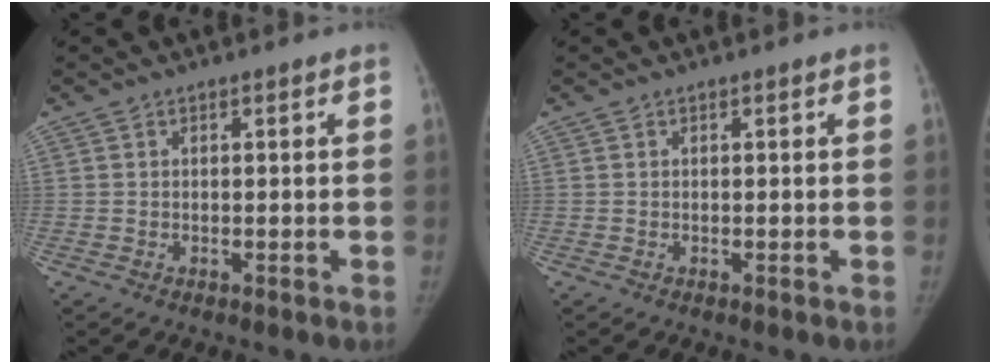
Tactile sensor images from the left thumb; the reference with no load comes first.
{"total": 0.0}